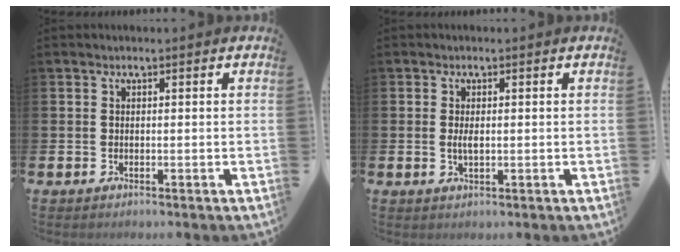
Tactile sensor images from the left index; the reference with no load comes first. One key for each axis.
{"total": 1.8, "fx": 0.1, "fy": 0.7, "fz": 1.6, "tx": -0.029, "ty": 0.001, "tz": 0.000}